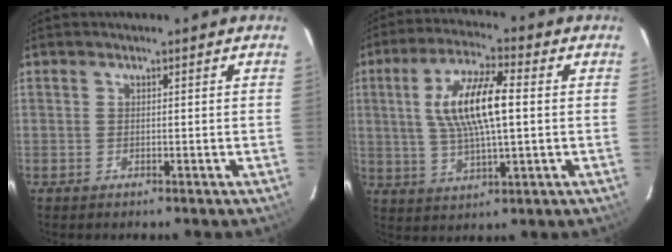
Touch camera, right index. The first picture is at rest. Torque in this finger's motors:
{"motor_torque": [0.75, 0.31, 0.92, 0.21]}